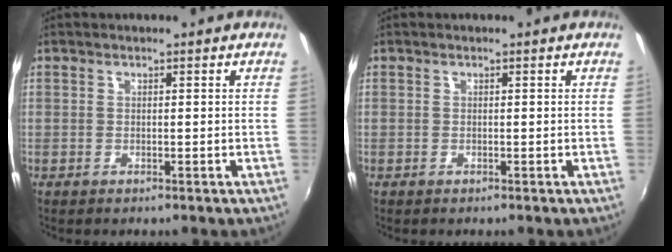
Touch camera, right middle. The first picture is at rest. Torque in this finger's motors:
{"motor_torque": [-0.02, -0.03, -0.05, -0.11]}